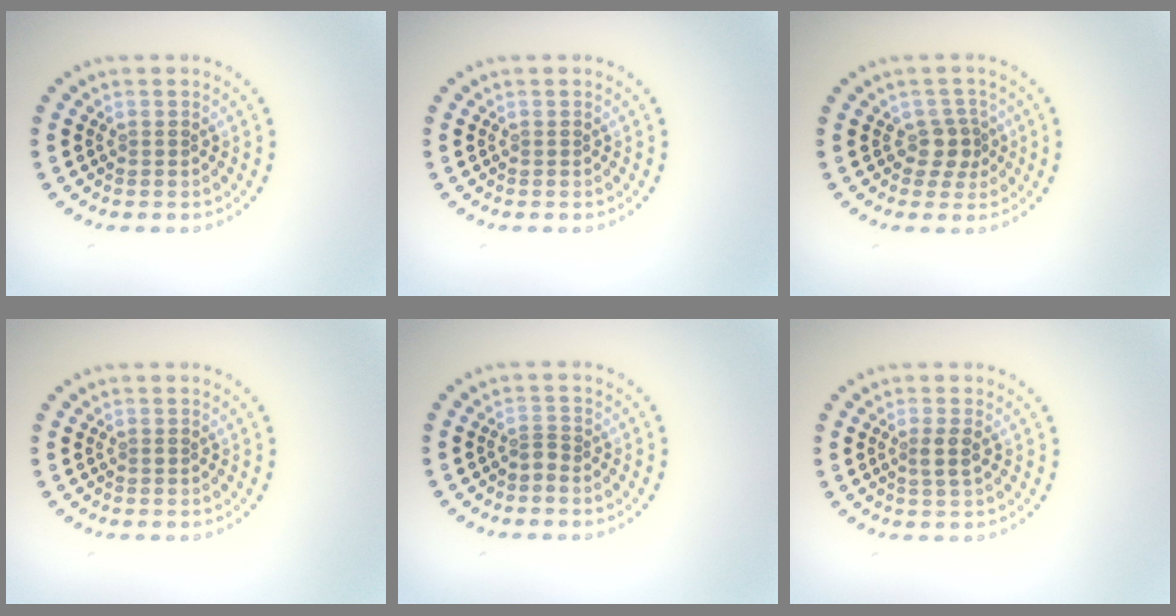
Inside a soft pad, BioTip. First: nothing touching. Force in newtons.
{"total": 0.0}
{"total": 2.1, "press": 1.7, "slide": 1.2}
{"total": 0.0}
{"total": 0.7, "press": 0.4, "slide": 0.6}
{"total": 1.6, "press": 1.4, "slide": 0.7}